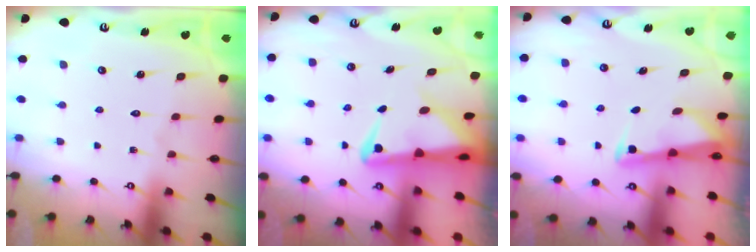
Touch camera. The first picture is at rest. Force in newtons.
{"total": 4.2, "press": 4.1, "slide": 0.9}
{"total": 2.7, "press": 2.7, "slide": 0.2}